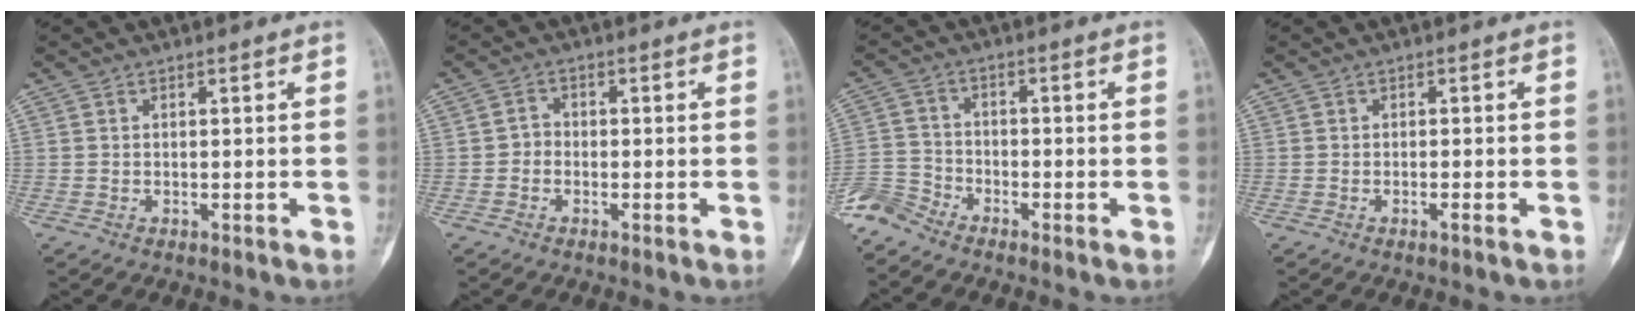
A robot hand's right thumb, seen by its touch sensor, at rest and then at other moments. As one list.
[{"total": 2.1, "force": [-0.7, 1.7, 0.9], "torque": [-0.002, 0.008, -0.022]}, {"total": 5.4, "force": [-5.1, 1.6, 0.7], "torque": [-0.021, 0.011, -0.114]}, {"total": 1.1, "force": [-0.6, 0.1, 0.9], "torque": [-0.016, 0.002, -0.011]}]